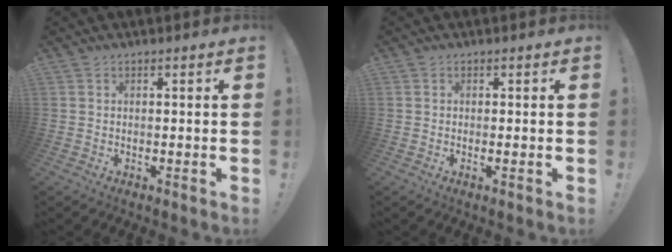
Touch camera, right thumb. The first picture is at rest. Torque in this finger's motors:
{"motor_torque": [0.10, -0.31, -0.19, 0.05, 0.10]}